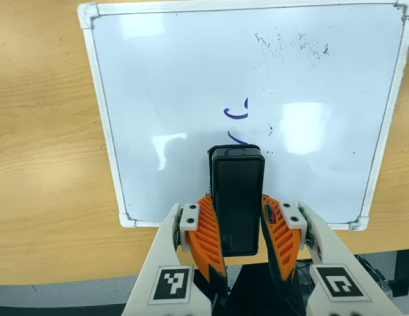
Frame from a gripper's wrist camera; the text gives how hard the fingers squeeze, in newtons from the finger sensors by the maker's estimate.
{"total": 9.8, "left": 7.8, "right": 11.7}